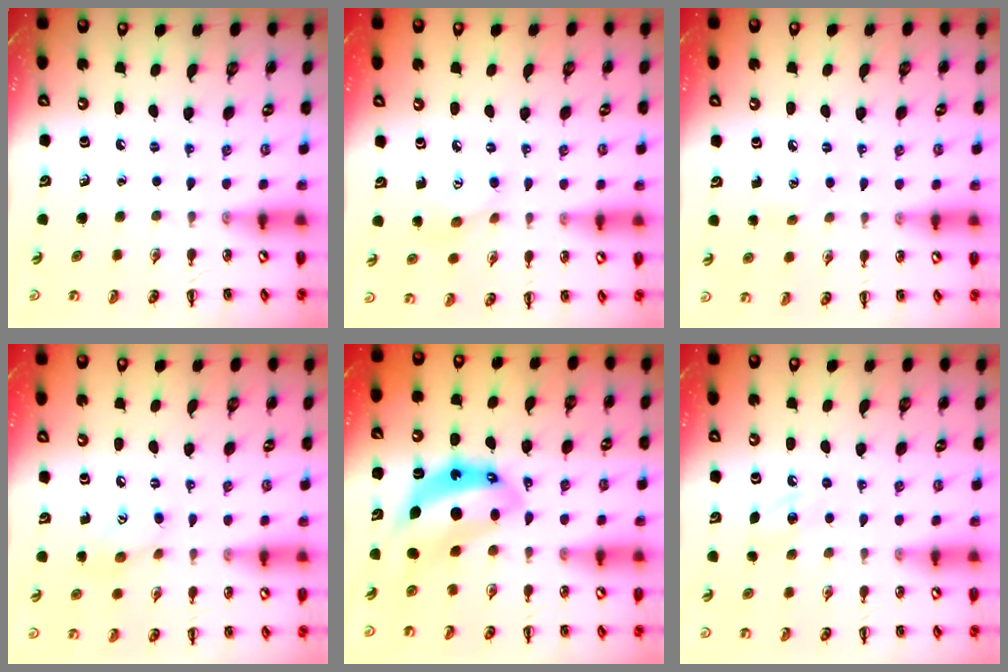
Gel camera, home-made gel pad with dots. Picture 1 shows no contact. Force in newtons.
{"total": 6.5, "press": 6.4, "slide": 1.2}
{"total": 5.7, "press": 5.5, "slide": 1.7}
{"total": 7.4, "press": 7.3, "slide": 0.6}
{"total": 10.2, "press": 9.8, "slide": 2.9}
{"total": 5.5, "press": 5.3, "slide": 1.6}